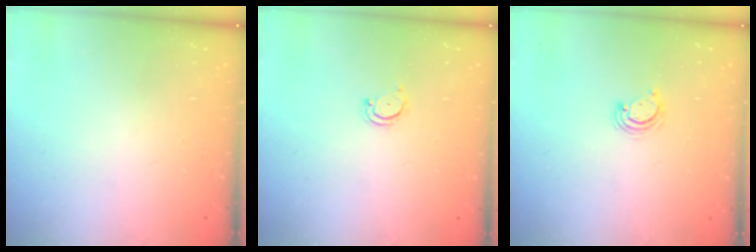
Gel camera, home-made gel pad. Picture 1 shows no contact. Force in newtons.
{"total": 3.0, "press": 3.0, "slide": 0.2}
{"total": 4.0, "press": 4.0, "slide": 0.4}